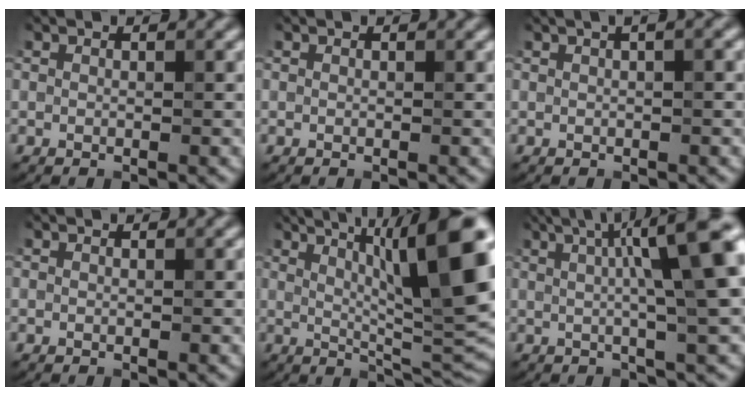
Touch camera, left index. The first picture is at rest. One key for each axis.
{"total": 0.0}
{"total": 4.2, "fx": 1.8, "fy": 2.0, "fz": 3.3, "tx": -0.019, "ty": 0.024, "tz": 0.002}
{"total": 0.0}
{"total": 13.2, "fx": 3.9, "fy": 3.0, "fz": 12.3, "tx": -0.147, "ty": 0.010, "tz": 0.063}
{"total": 9.6, "fx": 2.2, "fy": 1.9, "fz": 9.1, "tx": -0.091, "ty": 0.020, "tz": 0.024}